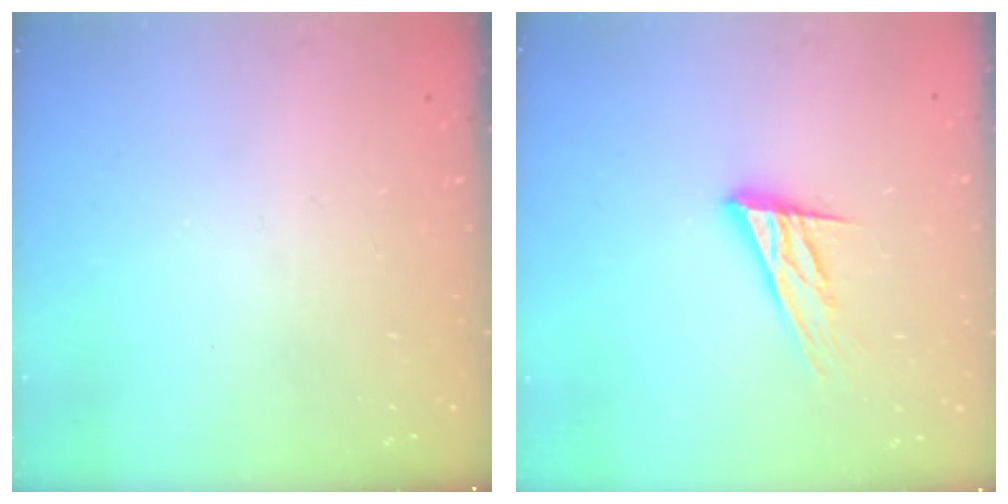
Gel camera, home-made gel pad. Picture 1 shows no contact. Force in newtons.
{"total": 15.2, "press": 15.0, "slide": 2.7}